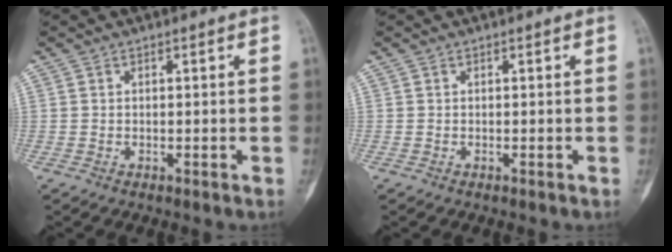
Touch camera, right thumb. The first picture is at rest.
{"total": 0.0}